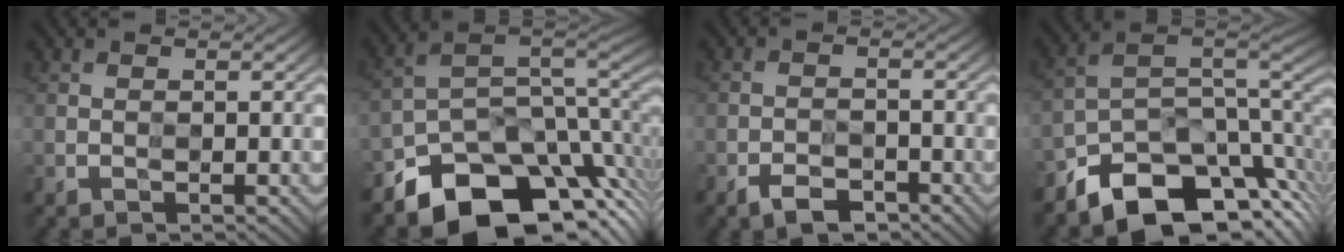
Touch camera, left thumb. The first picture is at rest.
{"total": 12.9, "force": [-7.6, 8.2, 6.5], "torque": [-0.116, -0.017, -0.121]}
{"total": 2.4, "force": [-2.2, 0.9, 0.3], "torque": [0.000, -0.002, -0.040]}
{"total": 11.5, "force": [-8.5, 5.9, 5.0], "torque": [-0.093, -0.011, -0.137]}